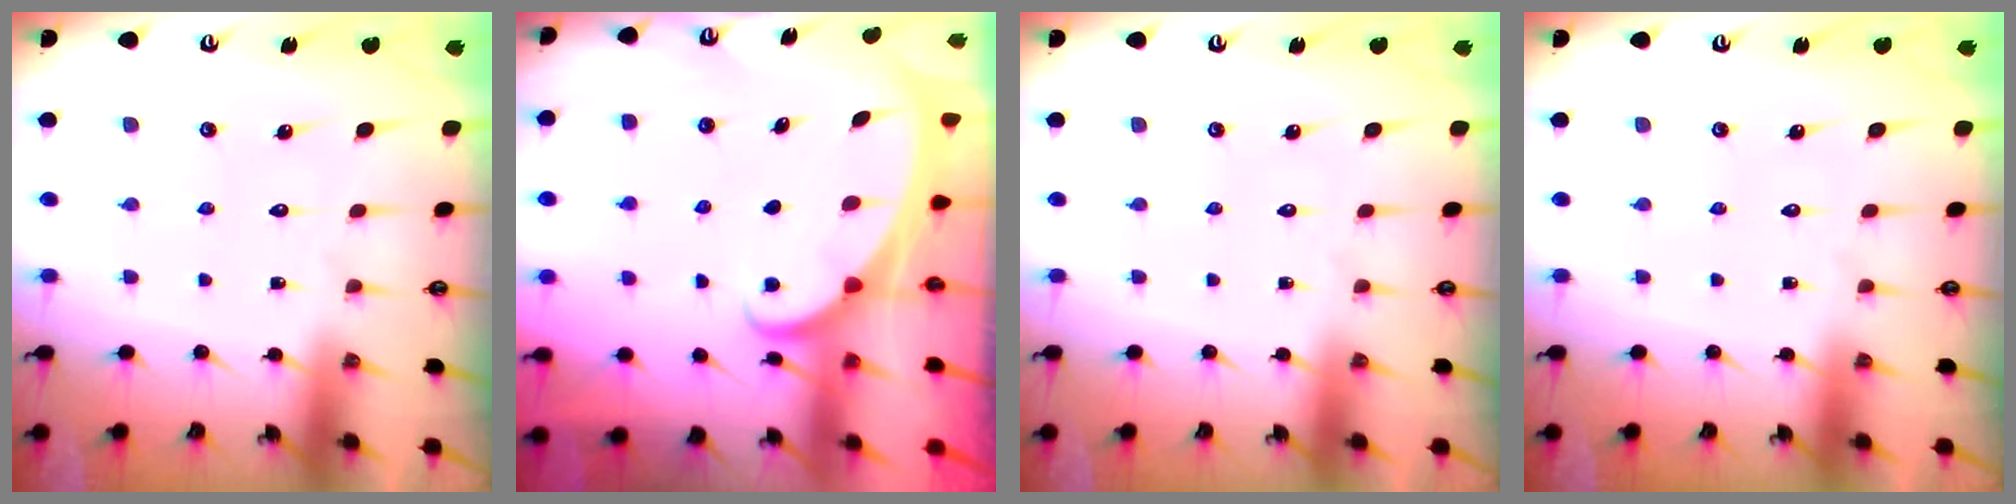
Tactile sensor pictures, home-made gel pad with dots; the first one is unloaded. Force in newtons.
{"total": 2.1, "press": 2.0, "slide": 0.3}
{"total": 0.0}
{"total": 0.0}